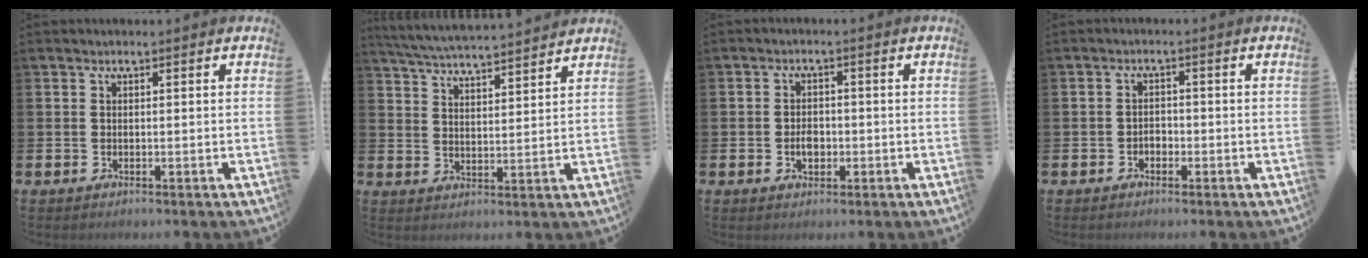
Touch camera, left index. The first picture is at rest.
{"total": 5.5, "force": [5.4, 0.0, 0.9], "torque": [-0.038, -0.037, 0.095]}
{"total": 2.6, "force": [-0.6, 1.8, 1.8], "torque": [-0.014, -0.005, -0.016]}
{"total": 1.4, "force": [-0.9, 1.0, 0.3], "torque": [-0.004, 0.000, -0.021]}